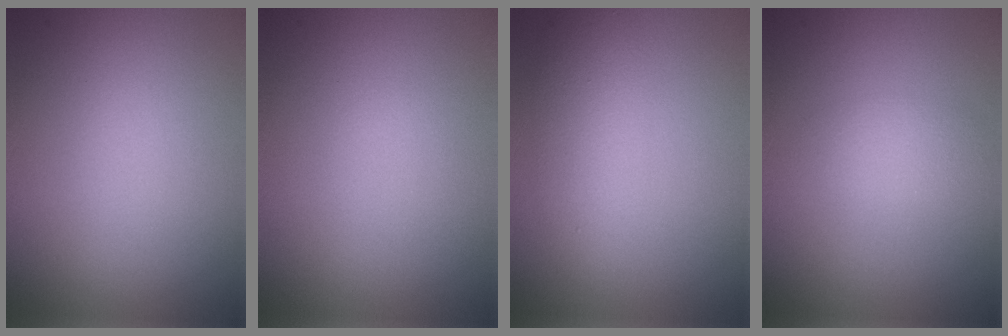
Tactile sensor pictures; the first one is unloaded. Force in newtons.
{"total": 0.0}
{"total": 3.7, "press": 3.7, "slide": 0.2}
{"total": 1.7, "press": 1.7, "slide": 0.0}